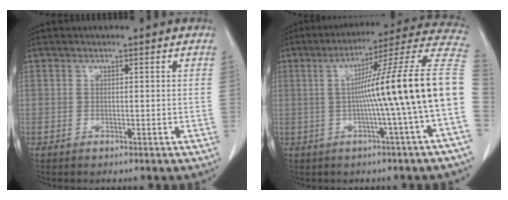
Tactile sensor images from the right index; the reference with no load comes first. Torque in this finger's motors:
{"motor_torque": [2.09, -0.05, 1.05, 0.21]}